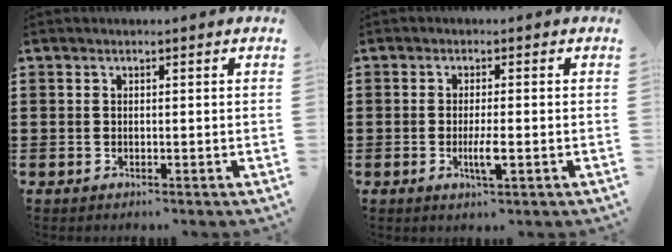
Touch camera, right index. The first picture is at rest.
{"total": 3.4, "force": [-1.0, 0.4, 3.2], "torque": [-0.063, -0.004, -0.019]}